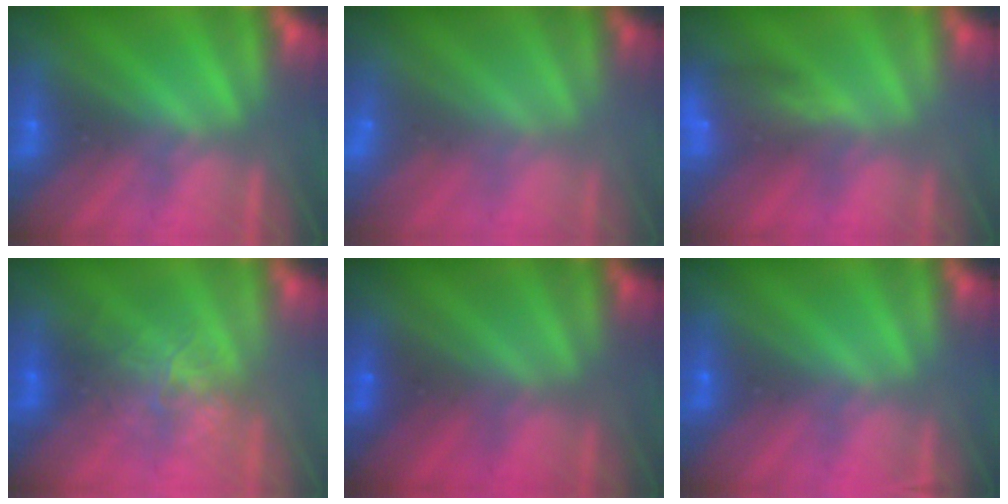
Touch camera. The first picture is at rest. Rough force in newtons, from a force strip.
{"total": 3.0}
{"total": 8.5}
{"total": 2.4}
{"total": 1.6}
{"total": 2.4}